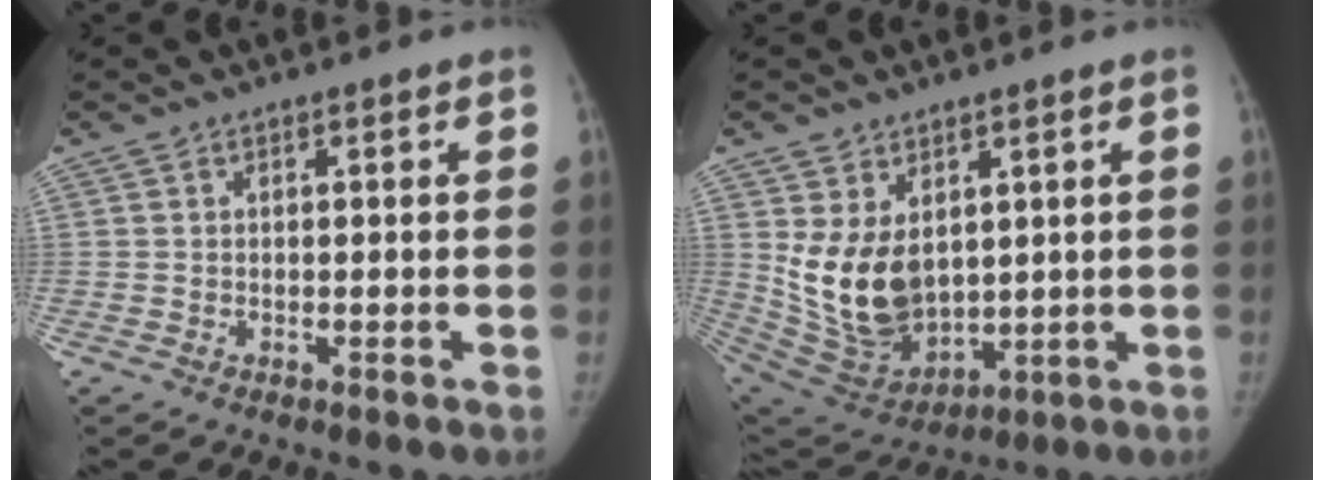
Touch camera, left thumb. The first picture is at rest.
{"total": 13.7, "force": [2.8, 9.3, 9.8], "torque": [-0.154, -0.025, 0.083]}